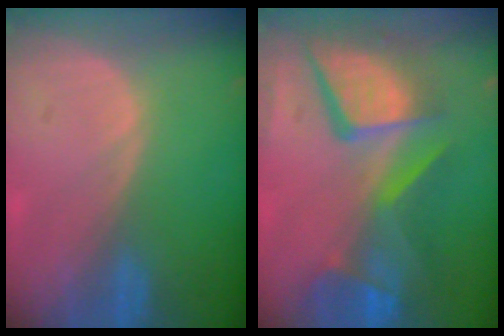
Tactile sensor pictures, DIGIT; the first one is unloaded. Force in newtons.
{"total": 12.9, "press": 10.6, "slide": 7.3}